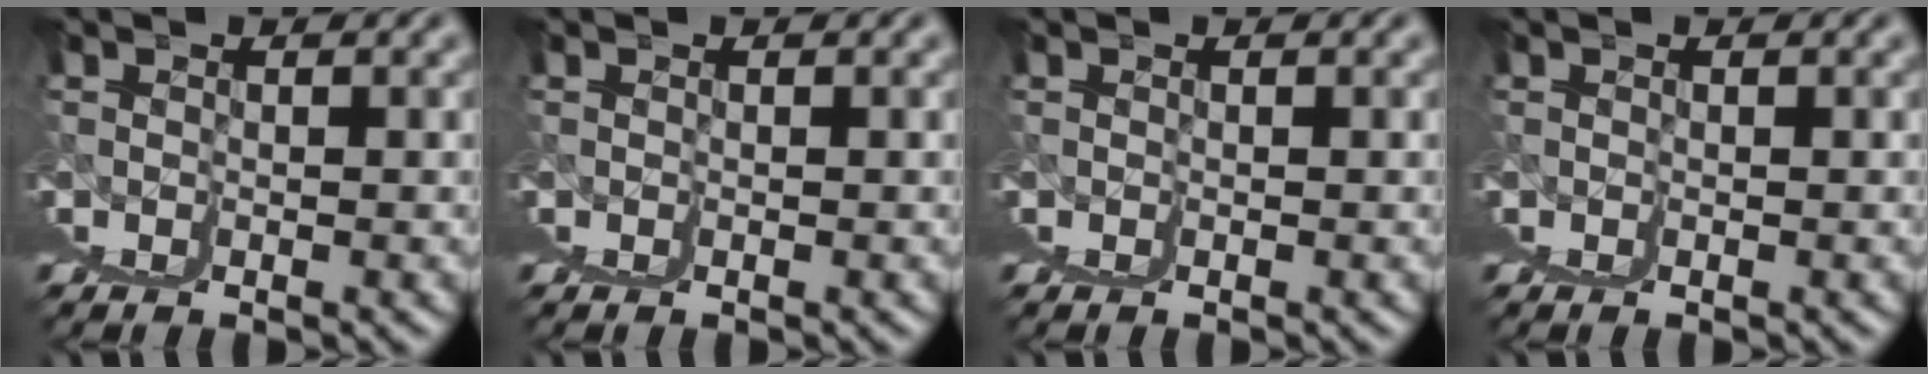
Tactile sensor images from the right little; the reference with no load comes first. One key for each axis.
{"total": 0.0}
{"total": 0.0}
{"total": 0.0}